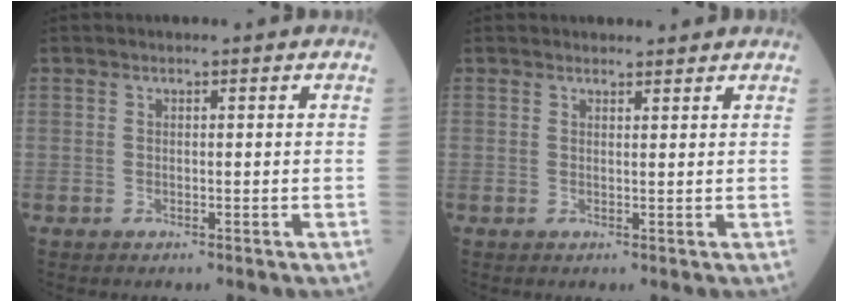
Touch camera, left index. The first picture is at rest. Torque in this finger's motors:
{"motor_torque": [0.45, -0.74, -0.10, 0.00]}